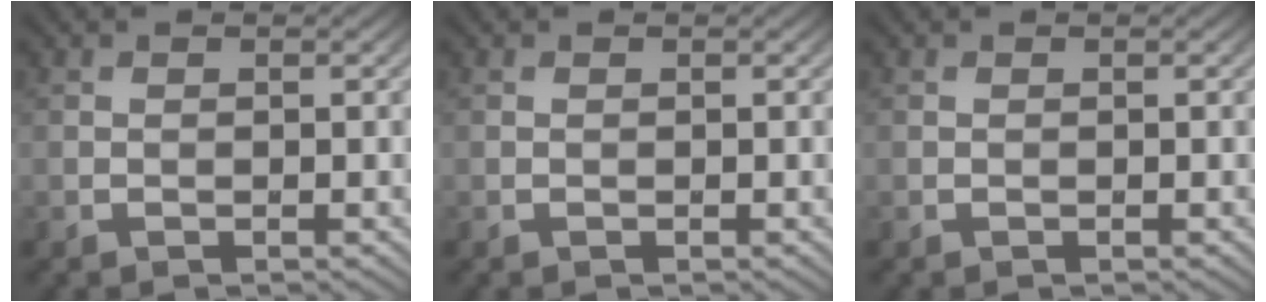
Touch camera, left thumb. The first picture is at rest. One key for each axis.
{"total": 0.0}
{"total": 0.0}